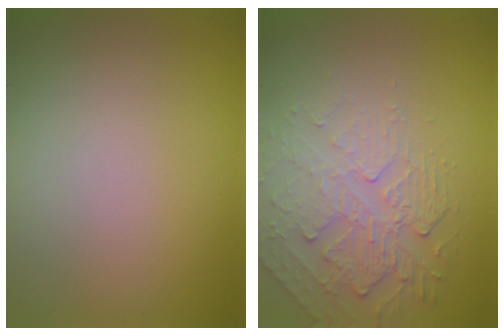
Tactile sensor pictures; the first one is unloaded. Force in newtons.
{"total": 2.7, "press": 2.1, "slide": 1.7}